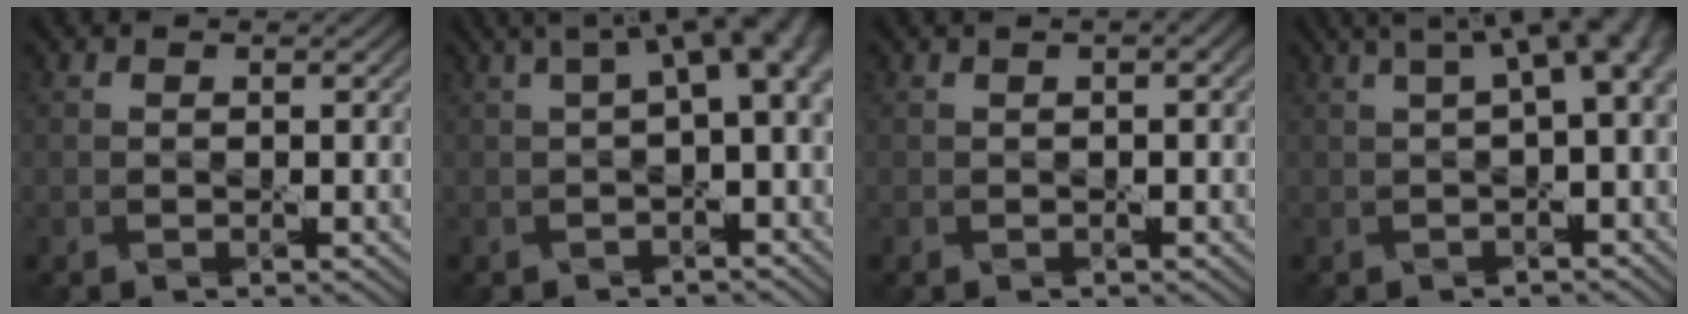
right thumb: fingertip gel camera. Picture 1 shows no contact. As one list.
[{"total": 7.4, "force": [1.4, 2.5, 6.9], "torque": [-0.094, 0.023, 0.024]}, {"total": 2.2, "force": [0.8, 0.6, 1.9], "torque": [-0.033, 0.002, 0.007]}, {"total": 8.0, "force": [2.0, 2.6, 7.3], "torque": [-0.084, 0.027, 0.032]}]